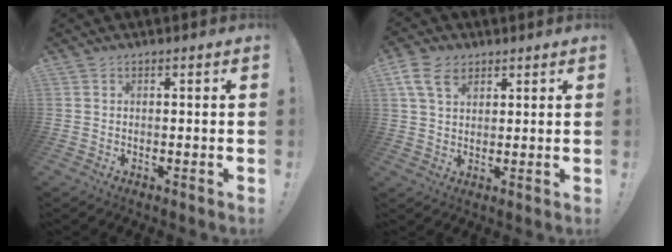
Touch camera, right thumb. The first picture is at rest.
{"total": 8.6, "force": [4.4, 5.7, 4.8], "torque": [-0.093, -0.003, 0.089]}